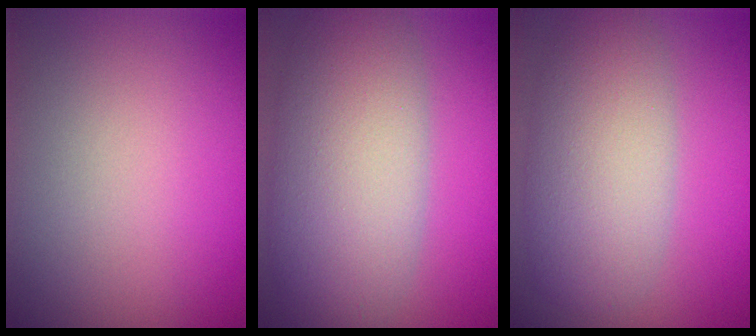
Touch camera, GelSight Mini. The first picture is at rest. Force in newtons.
{"total": 8.9, "press": 8.9, "slide": 0.4}
{"total": 6.7, "press": 6.7, "slide": 0.1}